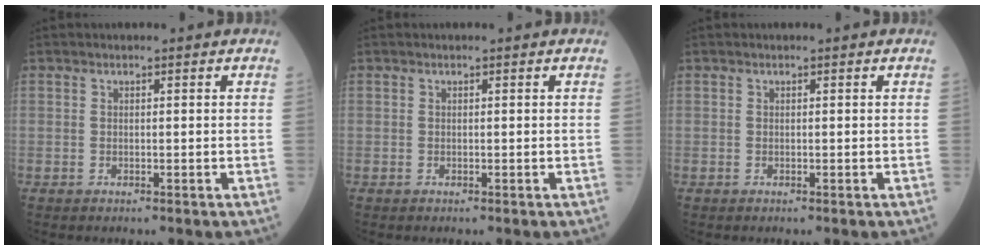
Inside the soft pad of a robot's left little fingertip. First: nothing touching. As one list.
[{"total": 0.0}, {"total": 0.0}]